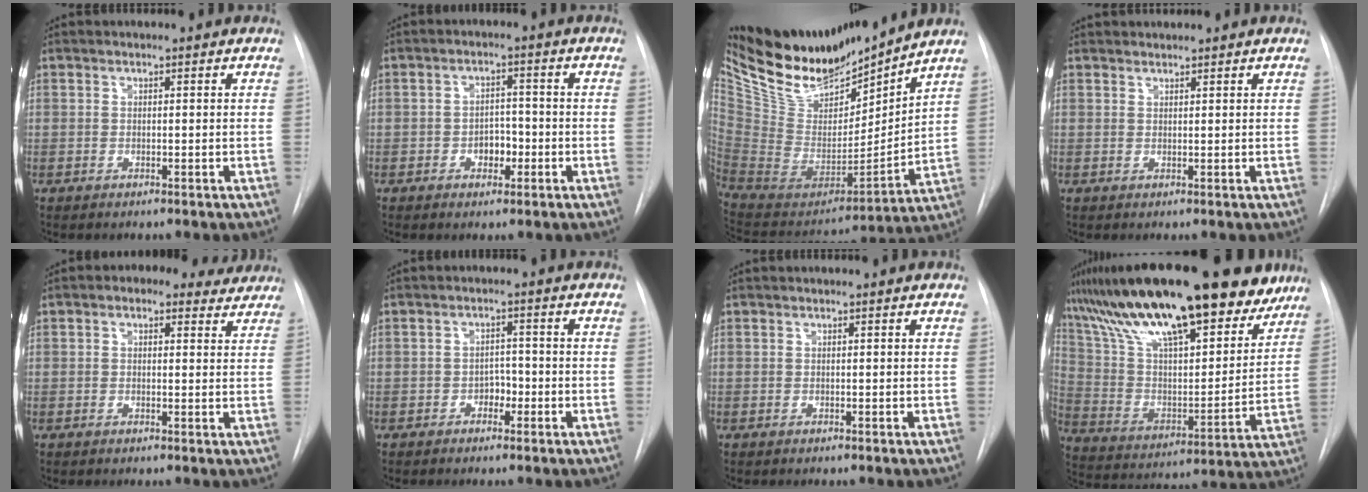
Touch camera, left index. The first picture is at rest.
{"total": 3.3, "force": [-1.3, 2.2, 2.2], "torque": [-0.026, 0.007, -0.019]}
{"total": 20.3, "force": [18.0, 5.2, 7.7], "torque": [-0.146, -0.024, 0.329]}
{"total": 1.7, "force": [1.7, 0.2, 0.0], "torque": [-0.004, 0.017, 0.034]}
{"total": 6.4, "force": [4.7, 3.5, 2.6], "torque": [-0.023, 0.021, 0.053]}
{"total": 2.3, "force": [-1.2, 1.5, 1.3], "torque": [-0.013, 0.008, -0.019]}
{"total": 0.0}
{"total": 30.5, "force": [22.1, 8.1, 19.4], "torque": [-0.324, 0.027, 0.351]}